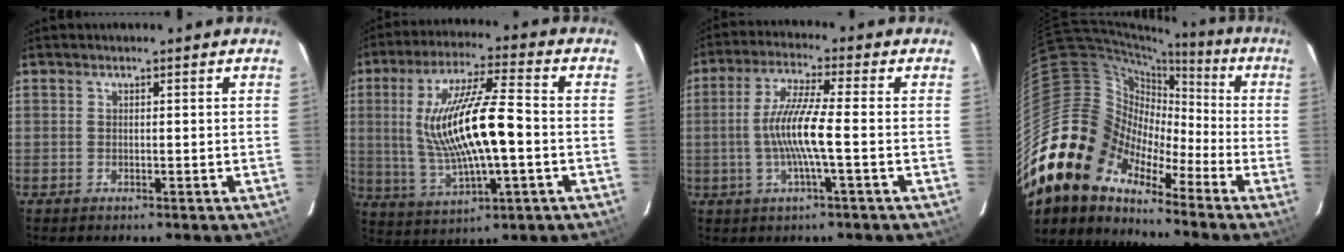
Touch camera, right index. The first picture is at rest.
{"total": 16.3, "force": [-0.6, 3.8, 15.8], "torque": [-0.301, -0.001, 0.002]}
{"total": 8.6, "force": [-1.6, -0.1, 8.5], "torque": [-0.173, 0.000, -0.029]}
{"total": 14.1, "force": [-10.0, 9.1, 4.0], "torque": [-0.081, 0.029, -0.210]}